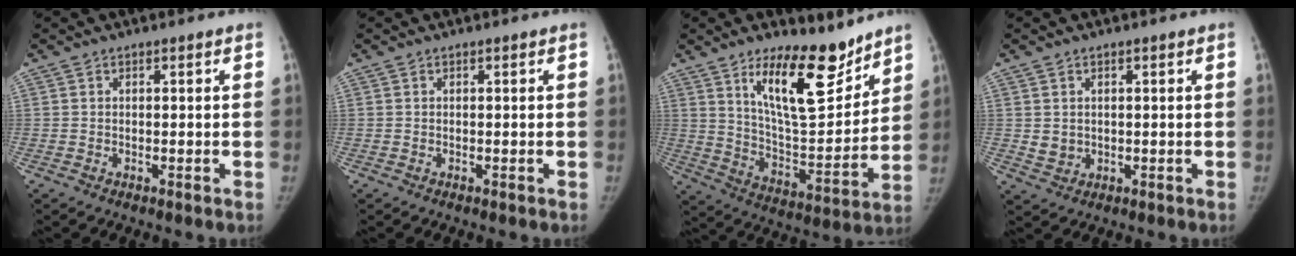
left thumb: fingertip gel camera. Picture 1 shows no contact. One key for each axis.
{"total": 0.0}
{"total": 17.6, "fx": 11.8, "fy": 6.2, "fz": 11.5, "tx": -0.139, "ty": -0.092, "tz": 0.206}
{"total": 2.5, "fx": 0.4, "fy": 2.3, "fz": 1.0, "tx": -0.011, "ty": -0.006, "tz": 0.016}